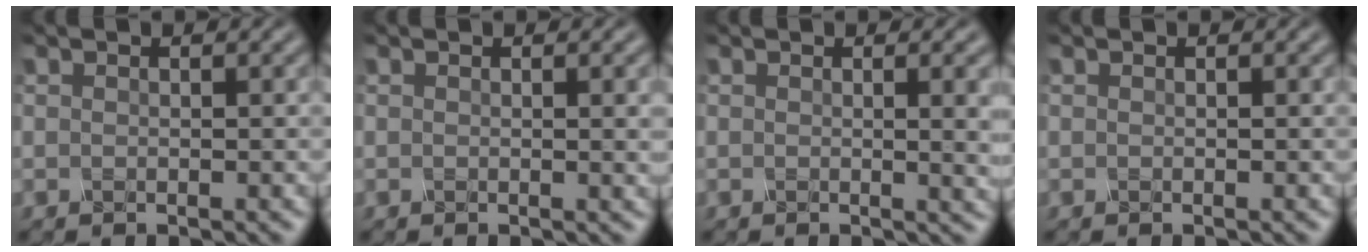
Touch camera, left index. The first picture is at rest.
{"total": 2.0, "force": [0.3, 0.6, 1.9], "torque": [-0.016, 0.002, 0.000]}
{"total": 4.7, "force": [0.5, 1.7, 4.3], "torque": [-0.029, 0.005, 0.005]}
{"total": 0.0}